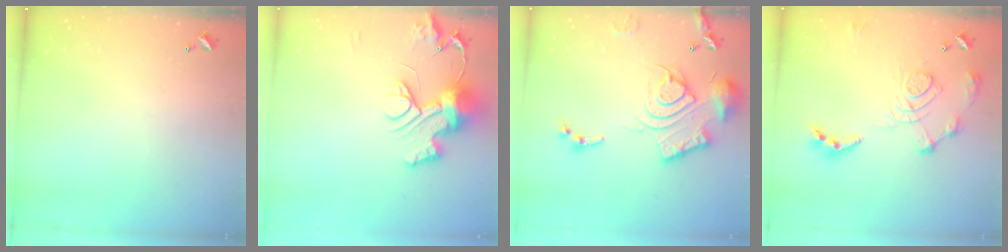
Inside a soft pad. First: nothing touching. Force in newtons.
{"total": 13.0, "press": 13.0, "slide": 0.8}
{"total": 19.5, "press": 19.4, "slide": 2.0}
{"total": 13.9, "press": 13.8, "slide": 1.5}